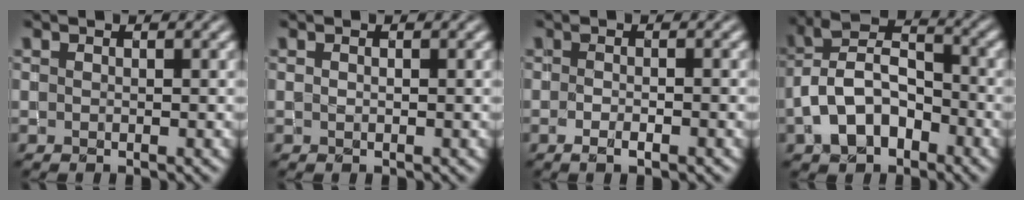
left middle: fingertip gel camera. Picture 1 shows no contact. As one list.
[{"total": 0.0}, {"total": 1.7, "force": [-0.8, 0.5, 1.4], "torque": [-0.017, -0.002, -0.010]}, {"total": 6.7, "force": [-2.9, 4.3, 4.3], "torque": [-0.083, 0.013, -0.063]}]